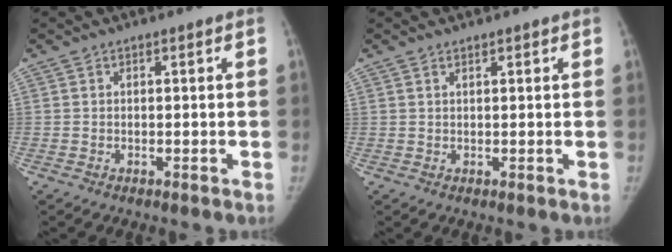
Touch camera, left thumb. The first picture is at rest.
{"total": 0.7, "force": [0.6, 0.3, 0.3], "torque": [-0.007, -0.004, 0.009]}